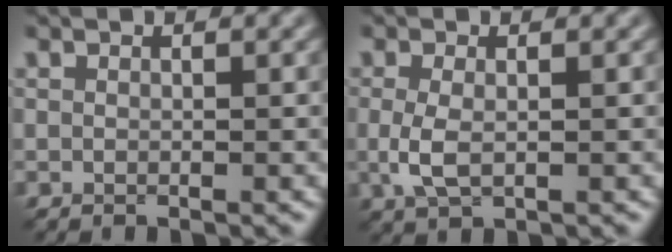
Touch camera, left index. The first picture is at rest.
{"total": 2.5, "force": [-0.3, 1.3, 2.2], "torque": [-0.058, -0.004, -0.005]}